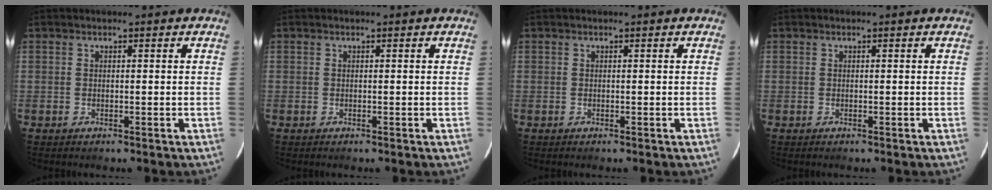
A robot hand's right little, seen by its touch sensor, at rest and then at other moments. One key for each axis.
{"total": 0.0}
{"total": 0.0}
{"total": 0.0}